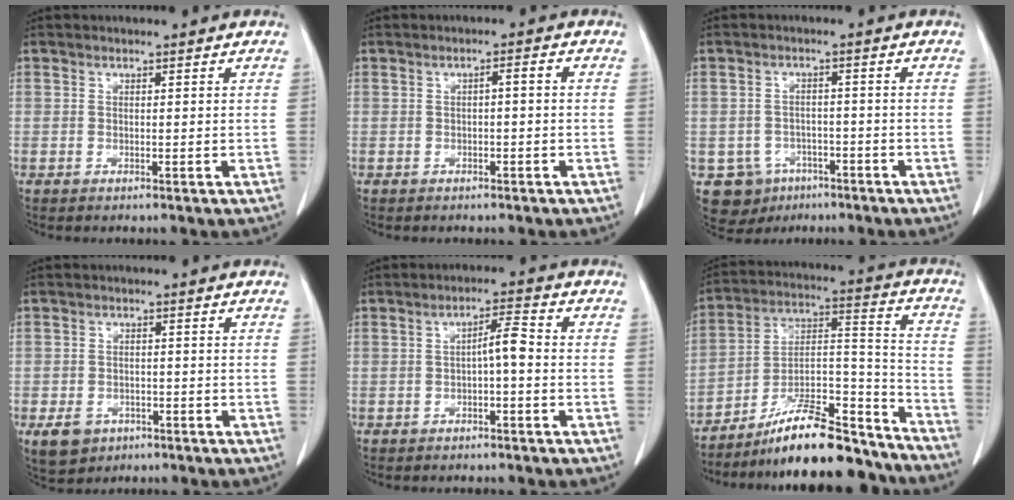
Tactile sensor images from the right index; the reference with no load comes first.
{"total": 1.4, "force": [-0.2, 0.3, 1.4], "torque": [-0.022, 0.006, -0.003]}
{"total": 6.8, "force": [-3.4, 5.8, 1.1], "torque": [-0.022, 0.009, -0.043]}
{"total": 4.8, "force": [-2.5, 3.7, 1.7], "torque": [-0.029, 0.003, -0.031]}
{"total": 3.6, "force": [-0.6, 0.5, 3.5], "torque": [-0.054, 0.012, -0.010]}
{"total": 21.4, "force": [-18.4, 3.9, 10.2], "torque": [-0.154, 0.033, -0.300]}